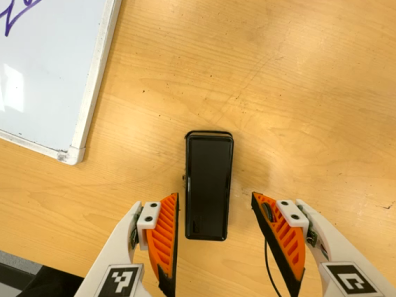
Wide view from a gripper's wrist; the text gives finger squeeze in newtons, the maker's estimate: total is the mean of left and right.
{"total": 0.0}